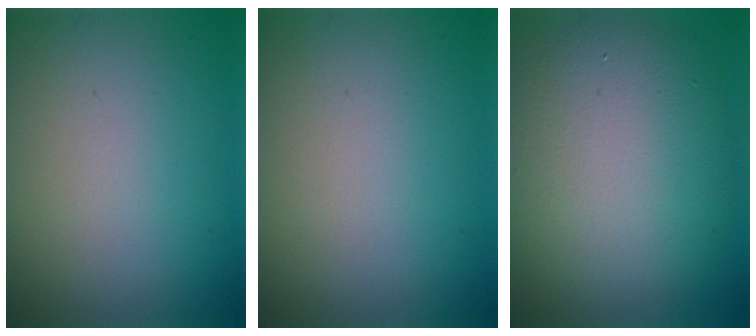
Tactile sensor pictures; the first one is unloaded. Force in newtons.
{"total": 0.0}
{"total": 10.5, "press": 10.5, "slide": 0.6}